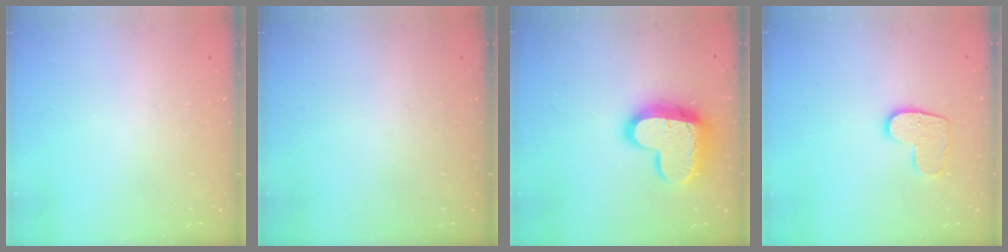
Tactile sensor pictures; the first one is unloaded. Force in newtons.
{"total": 0.0}
{"total": 16.4, "press": 16.3, "slide": 1.5}
{"total": 9.2, "press": 9.2, "slide": 0.3}